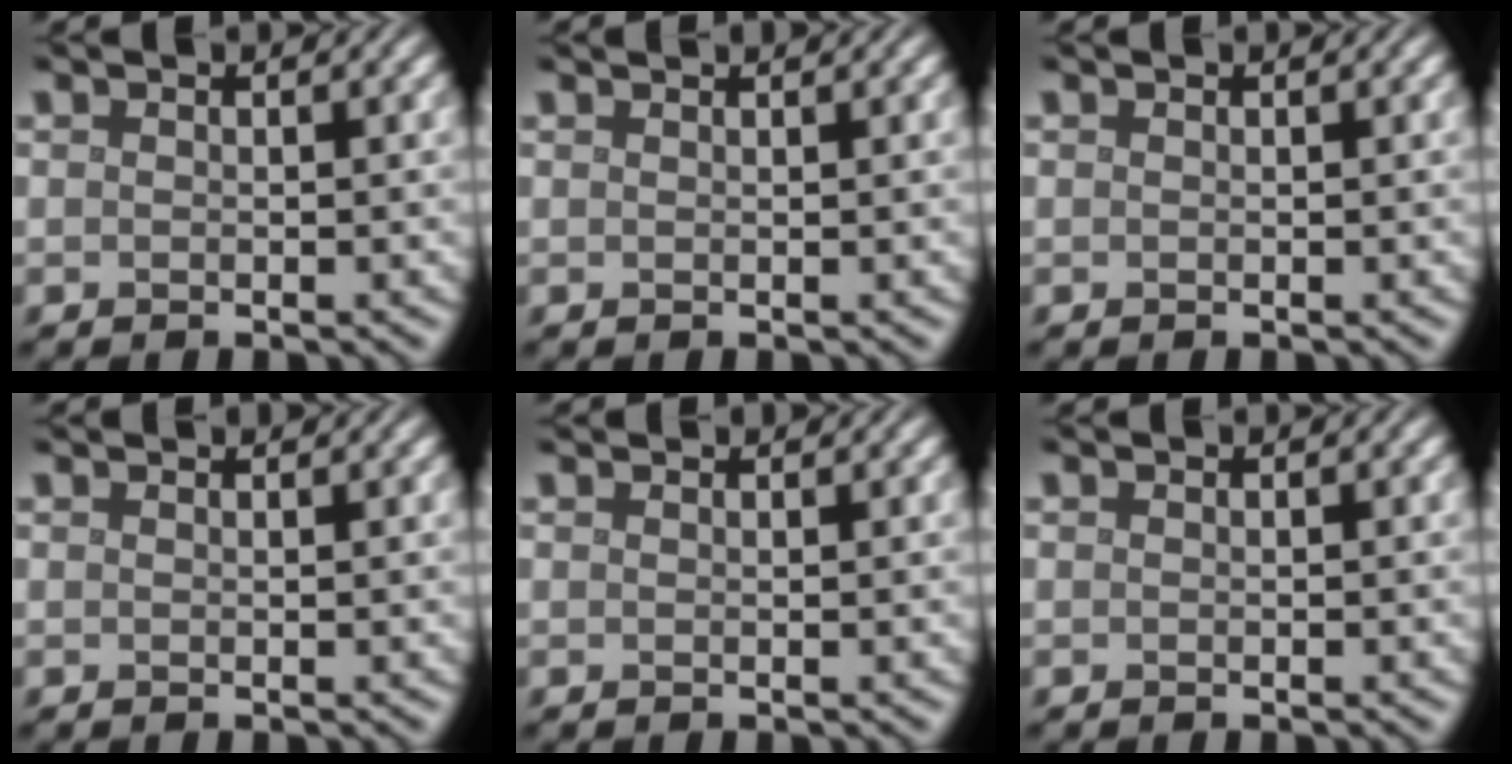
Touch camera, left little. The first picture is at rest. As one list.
[{"total": 1.0, "force": [0.8, 0.2, 0.4], "torque": [-0.005, -0.003, 0.003]}, {"total": 0.0}, {"total": 1.3, "force": [1.2, 0.2, 0.4], "torque": [-0.009, -0.002, 0.009]}, {"total": 1.3, "force": [1.3, 0.1, 0.3], "torque": [-0.011, -0.001, 0.011]}, {"total": 0.0}]